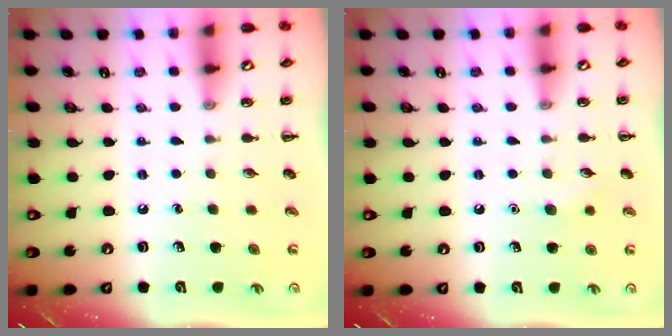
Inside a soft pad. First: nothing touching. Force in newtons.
{"total": 4.7, "press": 4.6, "slide": 1.3}